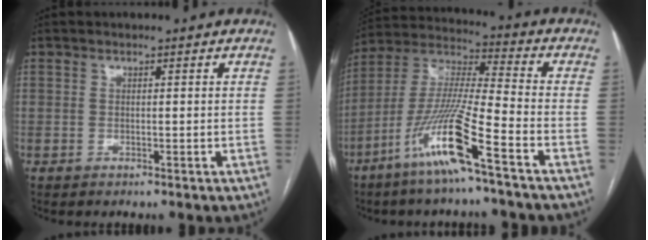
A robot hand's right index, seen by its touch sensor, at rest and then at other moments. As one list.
[{"total": 14.4, "force": [-7.8, -0.5, 12.2], "torque": [-0.254, -0.020, -0.155]}]